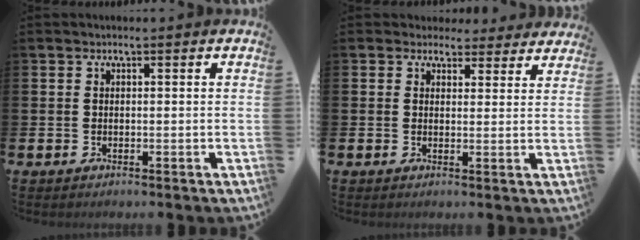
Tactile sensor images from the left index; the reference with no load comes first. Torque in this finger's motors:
{"motor_torque": [0.91, -1.23, 0.13, 0.02]}